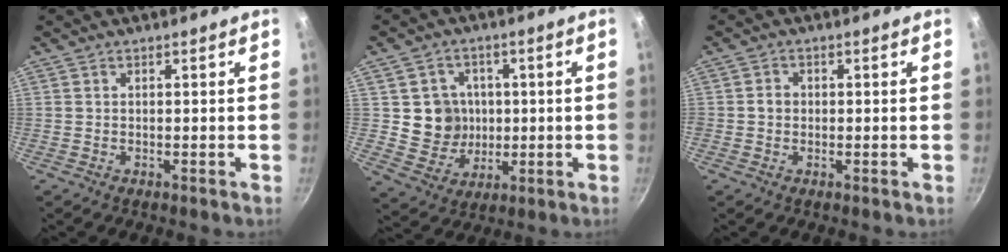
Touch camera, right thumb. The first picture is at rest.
{"total": 9.1, "force": [0.5, 8.6, 3.1], "torque": [-0.019, -0.003, 0.017]}
{"total": 2.0, "force": [-0.2, 1.7, 1.0], "torque": [-0.011, 0.009, -0.006]}